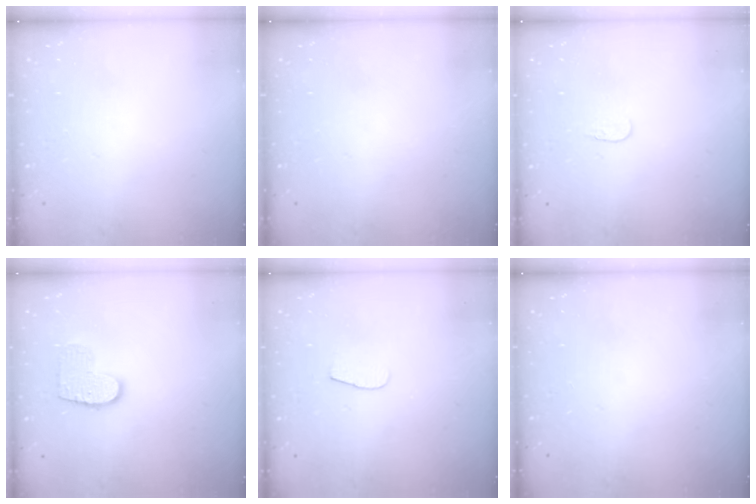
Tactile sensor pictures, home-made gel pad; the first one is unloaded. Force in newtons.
{"total": 0.0}
{"total": 3.6, "press": 3.6, "slide": 0.3}
{"total": 9.7, "press": 9.7, "slide": 0.3}
{"total": 5.2, "press": 5.2, "slide": 0.6}
{"total": 0.0}